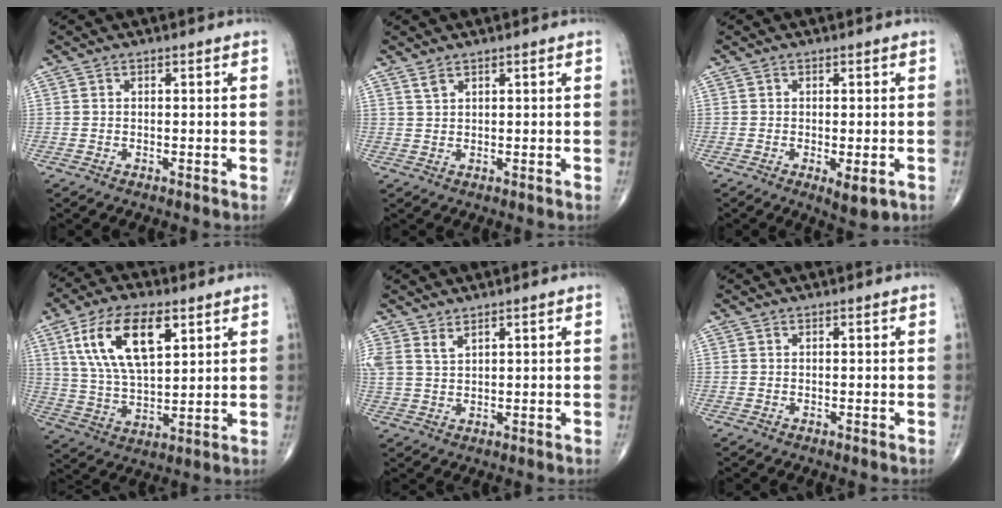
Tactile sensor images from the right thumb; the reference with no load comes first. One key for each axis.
{"total": 0.9, "fx": 0.7, "fy": 0.5, "fz": 0.3, "tx": -0.001, "ty": -0.002, "tz": 0.013}
{"total": 4.2, "fx": -1.4, "fy": 1.5, "fz": 3.6, "tx": -0.047, "ty": -0.009, "tz": -0.014}
{"total": 15.9, "fx": 6.6, "fy": 7.2, "fz": 12.5, "tx": -0.222, "ty": -0.015, "tz": 0.126}
{"total": 3.7, "fx": 2.7, "fy": 1.4, "fz": 2.0, "tx": -0.046, "ty": -0.008, "tz": 0.063}
{"total": 0.0}